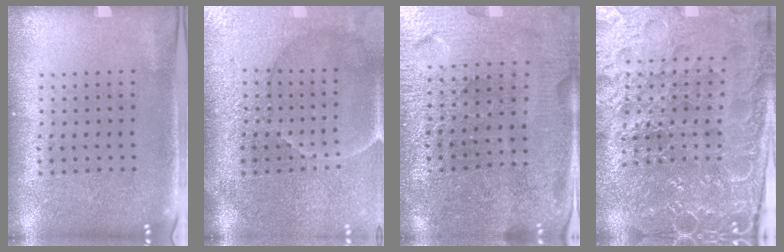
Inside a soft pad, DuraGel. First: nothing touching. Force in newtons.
{"total": 4.3, "press": 3.9, "slide": 1.9}
{"total": 3.3, "press": 3.3, "slide": 0.2}
{"total": 5.1, "press": 4.9, "slide": 1.6}